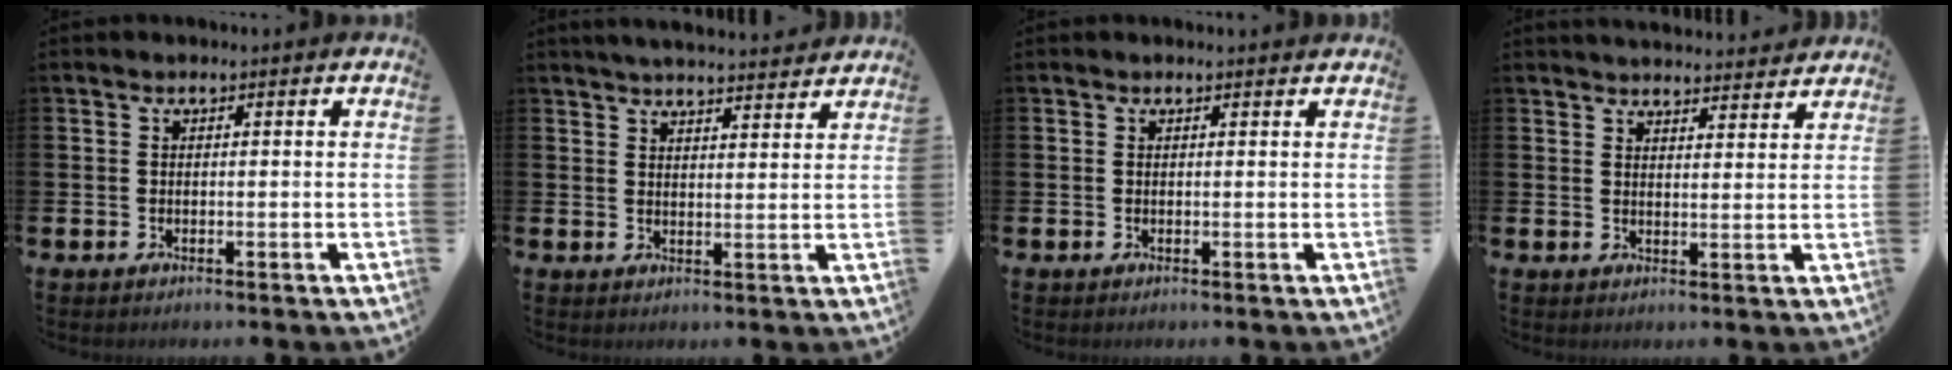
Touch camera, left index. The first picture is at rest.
{"total": 4.1, "force": [4.1, 0.1, 0.2], "torque": [-0.011, -0.026, 0.074]}
{"total": 0.0}
{"total": 3.9, "force": [3.9, 0.5, 0.1], "torque": [-0.007, -0.024, 0.070]}